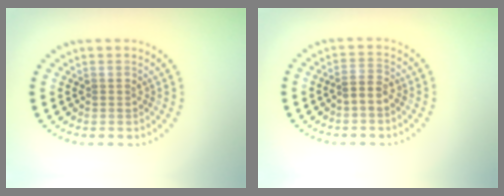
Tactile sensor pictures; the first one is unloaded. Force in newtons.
{"total": 1.6, "press": 1.4, "slide": 0.7}